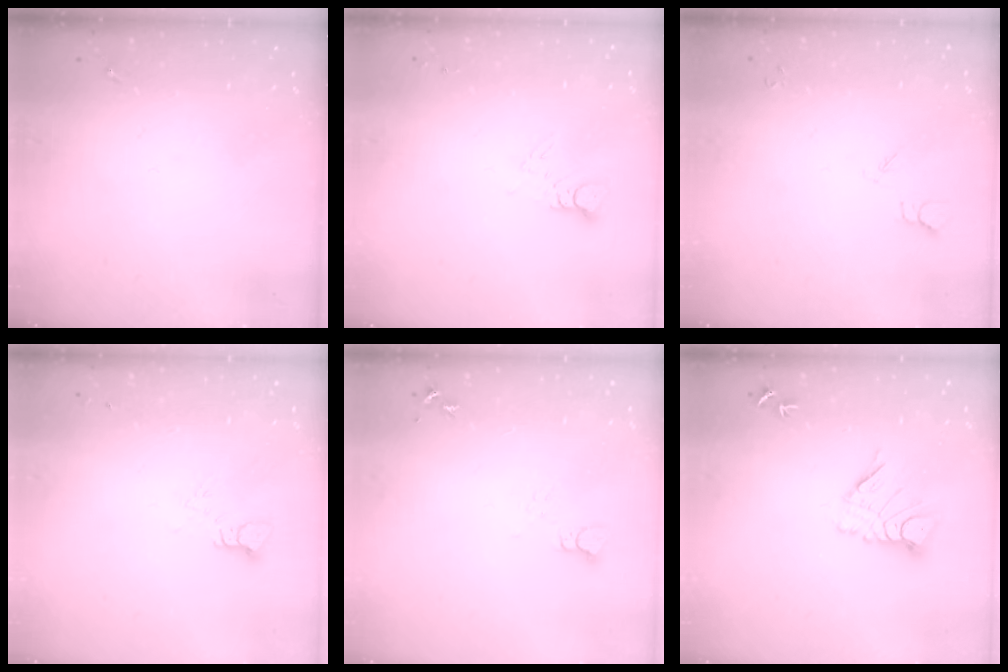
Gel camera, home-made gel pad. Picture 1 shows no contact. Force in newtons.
{"total": 3.0, "press": 3.0, "slide": 0.3}
{"total": 3.9, "press": 3.9, "slide": 0.7}
{"total": 3.4, "press": 3.4, "slide": 0.2}
{"total": 3.5, "press": 3.5, "slide": 0.4}
{"total": 9.8, "press": 9.8, "slide": 0.9}